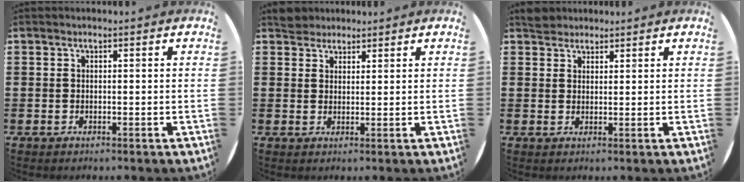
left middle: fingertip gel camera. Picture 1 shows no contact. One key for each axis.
{"total": 2.7, "fx": 2.5, "fy": 1.0, "fz": -0.1, "tx": 0.003, "ty": 0.002, "tz": 0.048}
{"total": 2.2, "fx": 2.1, "fy": 0.8, "fz": -0.1, "tx": 0.006, "ty": 0.003, "tz": 0.040}